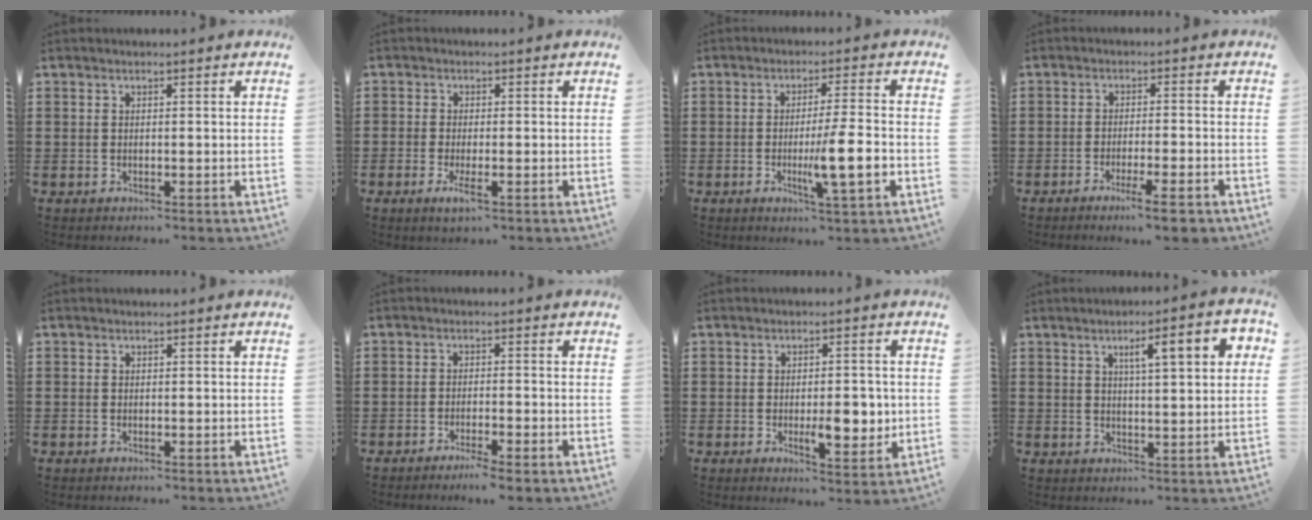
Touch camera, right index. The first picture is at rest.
{"total": 2.2, "force": [-1.1, 0.5, 1.8], "torque": [-0.046, -0.007, -0.024]}
{"total": 8.9, "force": [-2.1, 0.8, 8.6], "torque": [-0.145, -0.011, -0.035]}
{"total": 5.3, "force": [-3.8, 0.4, 3.7], "torque": [-0.056, -0.009, -0.064]}
{"total": 0.0}
{"total": 2.5, "force": [-2.0, -0.2, 1.3], "torque": [-0.029, -0.002, -0.040]}
{"total": 6.9, "force": [-0.9, 2.5, 6.3], "torque": [-0.080, -0.006, -0.016]}
{"total": 6.5, "force": [2.4, 1.4, 5.9], "torque": [-0.103, 0.000, 0.034]}